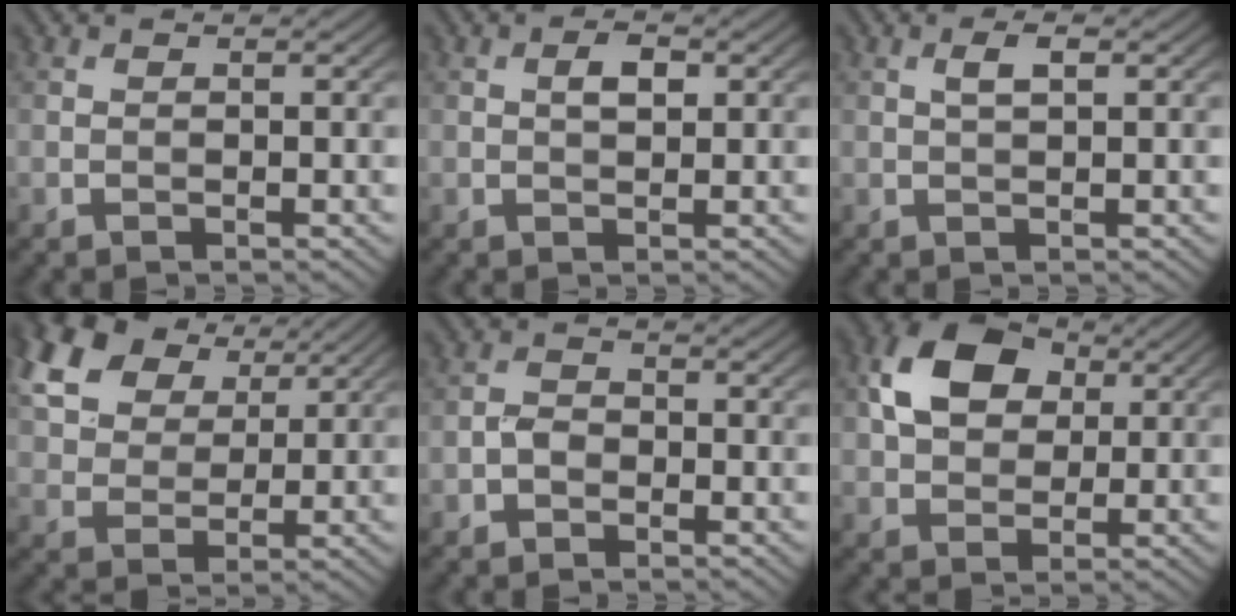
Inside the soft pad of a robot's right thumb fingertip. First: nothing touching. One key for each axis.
{"total": 2.2, "fx": 0.5, "fy": 1.1, "fz": 1.8, "tx": -0.033, "ty": 0.002, "tz": 0.006}
{"total": 1.8, "fx": 0.5, "fy": 0.5, "fz": 1.6, "tx": -0.035, "ty": 0.003, "tz": 0.009}
{"total": 13.1, "fx": 7.0, "fy": 8.2, "fz": 7.4, "tx": -0.185, "ty": 0.029, "tz": 0.120}
{"total": 2.0, "fx": -1.0, "fy": 1.4, "fz": 1.0, "tx": -0.020, "ty": 0.004, "tz": -0.025}
{"total": 8.6, "fx": 2.4, "fy": 6.2, "fz": 5.5, "tx": -0.123, "ty": 0.013, "tz": 0.036}